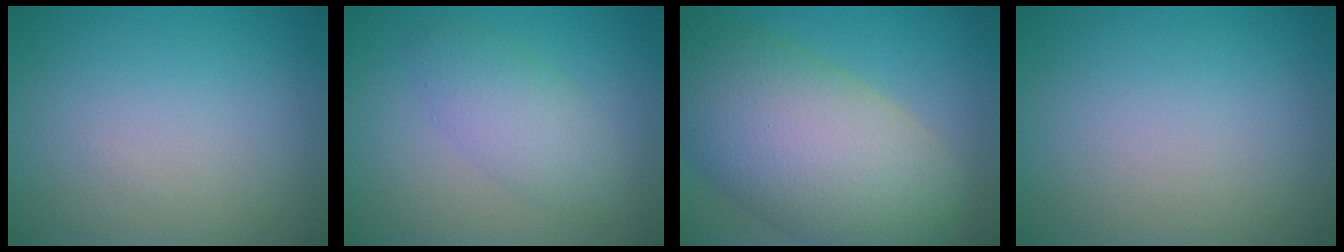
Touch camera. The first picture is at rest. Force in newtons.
{"total": 3.2, "press": 3.2, "slide": 0.1}
{"total": 13.4, "press": 13.3, "slide": 0.5}
{"total": 0.0}